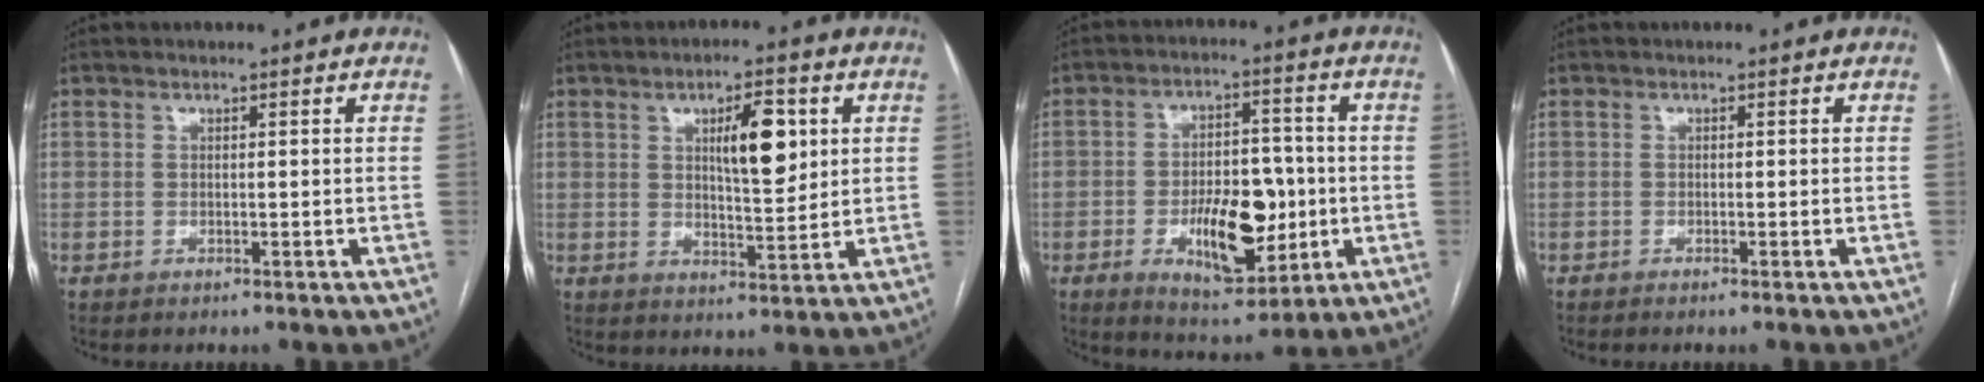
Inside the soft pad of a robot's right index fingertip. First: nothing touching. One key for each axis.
{"total": 8.1, "fx": 2.6, "fy": 2.2, "fz": 7.3, "tx": -0.116, "ty": 0.004, "tz": 0.045}
{"total": 12.6, "fx": -2.8, "fy": 5.6, "fz": 10.9, "tx": -0.178, "ty": 0.004, "tz": -0.034}
{"total": 0.7, "fx": -0.6, "fy": -0.2, "fz": 0.4, "tx": -0.007, "ty": 0.001, "tz": -0.010}